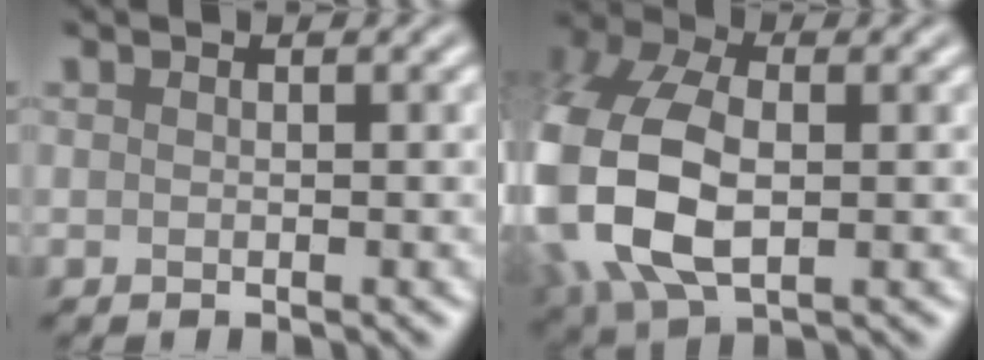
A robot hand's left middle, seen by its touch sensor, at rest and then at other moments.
{"total": 14.4, "force": [-1.7, 9.4, 10.8], "torque": [-0.283, -0.025, -0.022]}